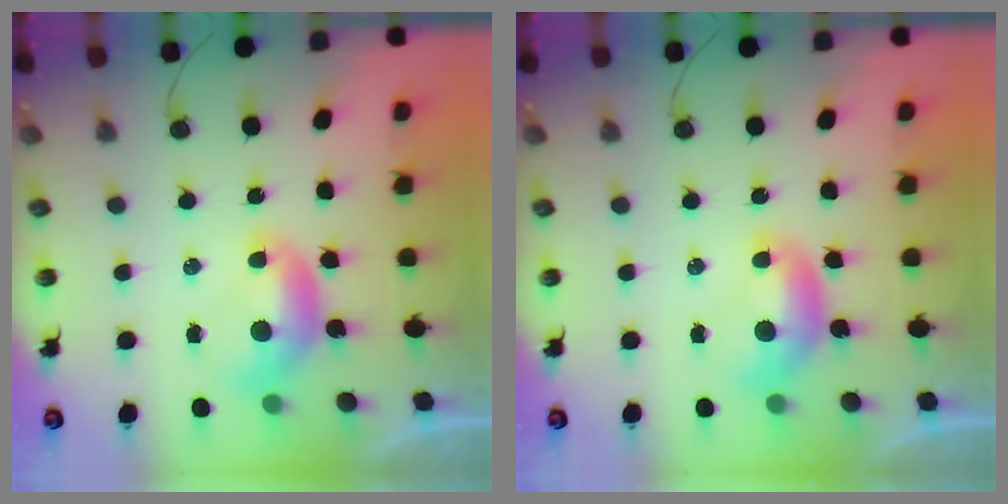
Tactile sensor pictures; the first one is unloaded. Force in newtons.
{"total": 0.0}